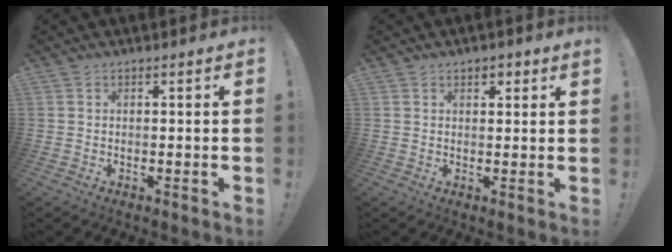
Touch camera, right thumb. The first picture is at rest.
{"total": 2.1, "force": [1.4, 1.2, 1.1], "torque": [-0.008, -0.005, 0.022]}